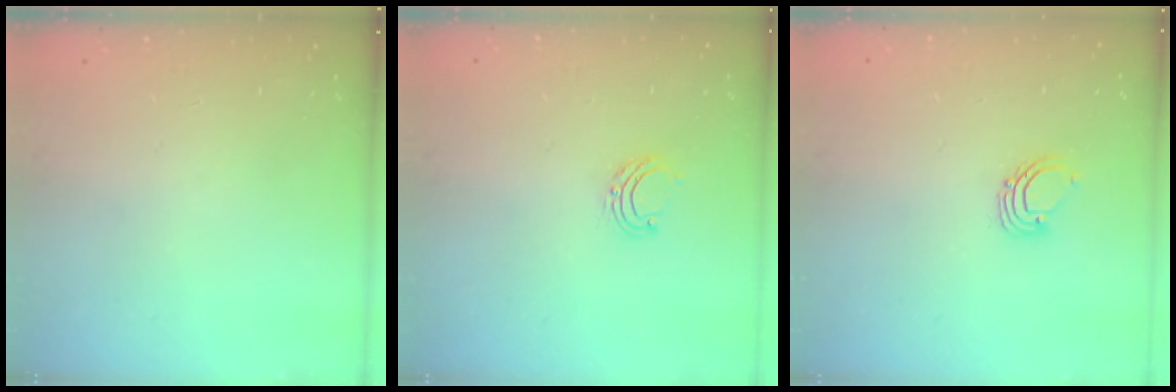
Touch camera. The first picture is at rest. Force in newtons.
{"total": 5.9, "press": 5.9, "slide": 0.5}
{"total": 2.6, "press": 2.6, "slide": 0.2}